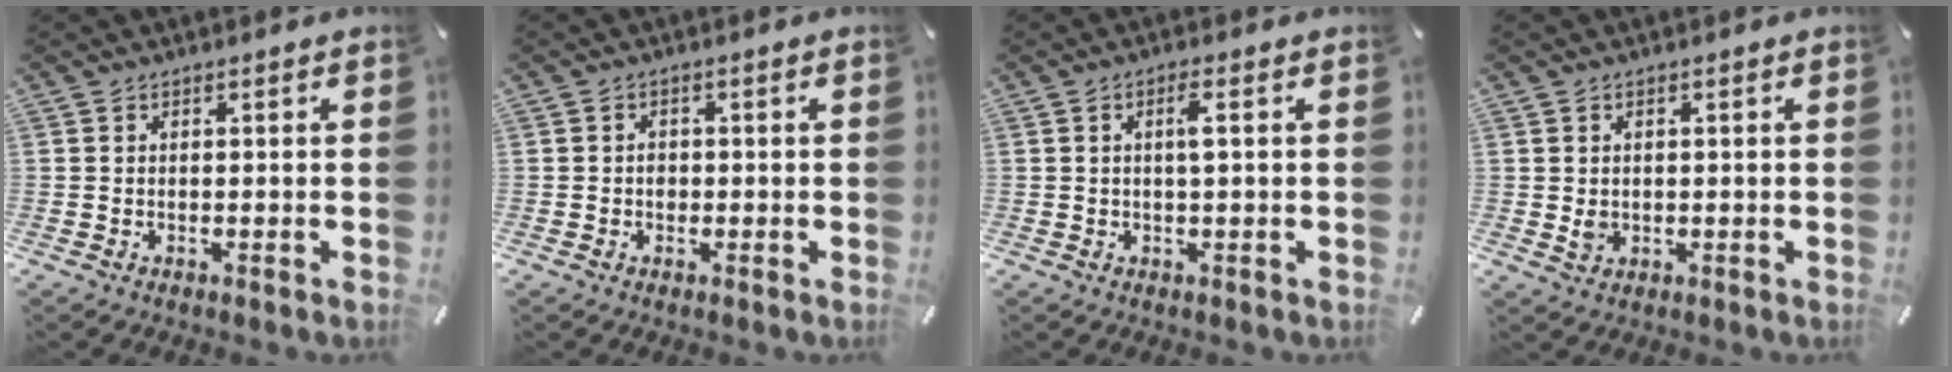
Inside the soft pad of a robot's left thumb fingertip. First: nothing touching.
{"total": 1.7, "force": [-0.2, 1.5, 0.8], "torque": [-0.016, 0.006, -0.006]}
{"total": 3.4, "force": [0.5, 0.6, 3.3], "torque": [-0.065, 0.003, 0.006]}
{"total": 2.0, "force": [0.0, 1.8, 0.8], "torque": [-0.009, -0.001, -0.001]}